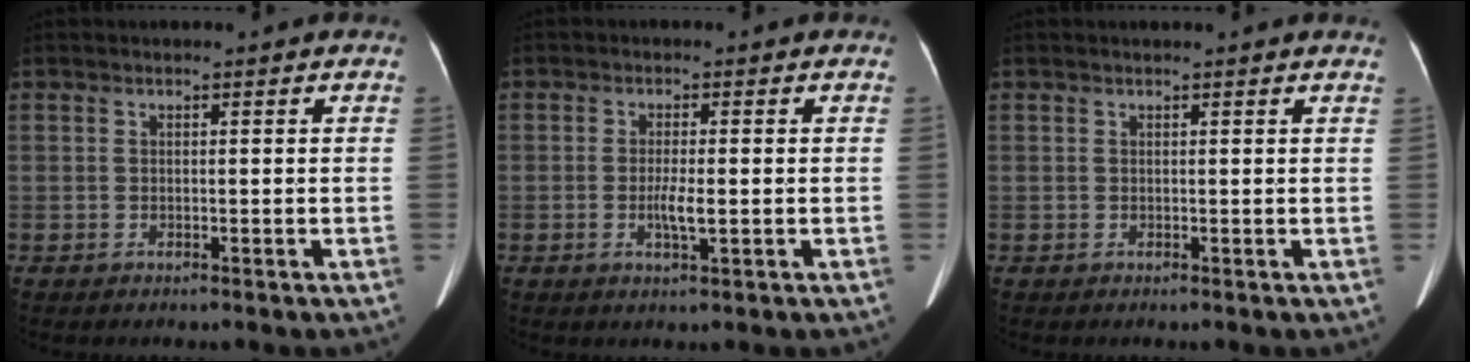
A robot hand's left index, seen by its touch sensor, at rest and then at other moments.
{"total": 3.0, "force": [-0.6, 0.4, 2.9], "torque": [-0.060, -0.004, -0.009]}
{"total": 3.6, "force": [3.4, 0.2, 1.2], "torque": [-0.015, 0.011, 0.025]}